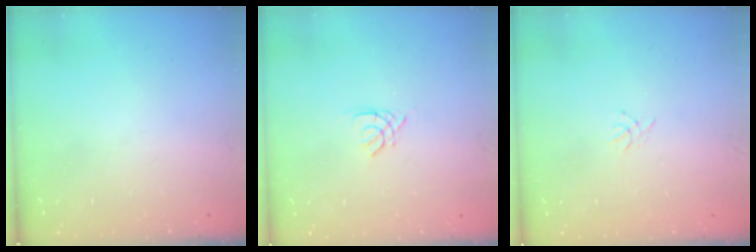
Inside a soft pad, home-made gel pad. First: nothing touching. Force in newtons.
{"total": 1.3, "press": 1.3, "slide": 0.3}
{"total": 0.5, "press": 0.4, "slide": 0.3}